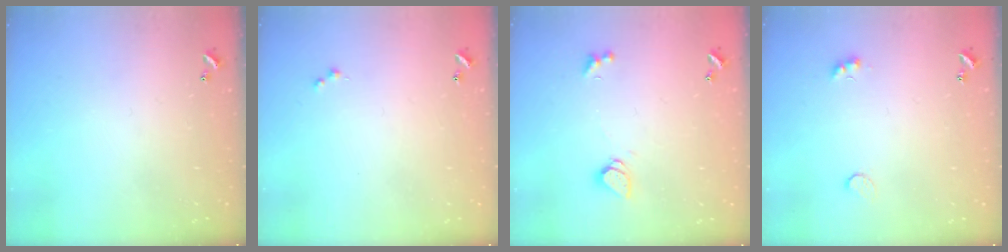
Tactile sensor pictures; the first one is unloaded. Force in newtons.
{"total": 0.0}
{"total": 1.5, "press": 1.4, "slide": 0.5}
{"total": 4.5, "press": 4.4, "slide": 0.8}